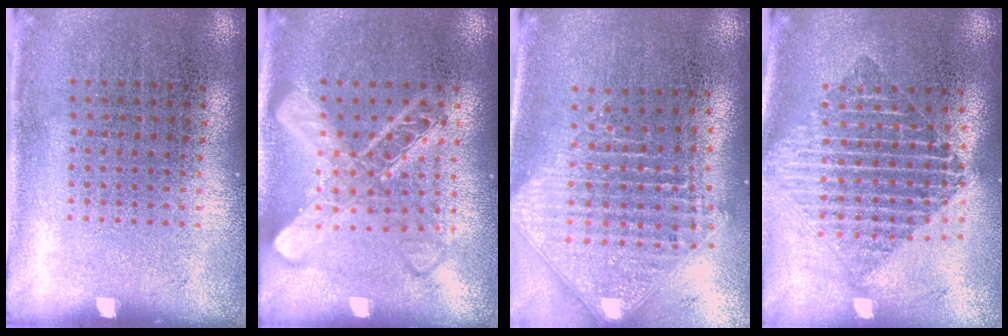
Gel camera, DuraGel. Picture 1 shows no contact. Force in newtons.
{"total": 3.2, "press": 3.1, "slide": 0.4}
{"total": 2.5, "press": 1.9, "slide": 1.6}
{"total": 1.9, "press": 1.6, "slide": 1.1}